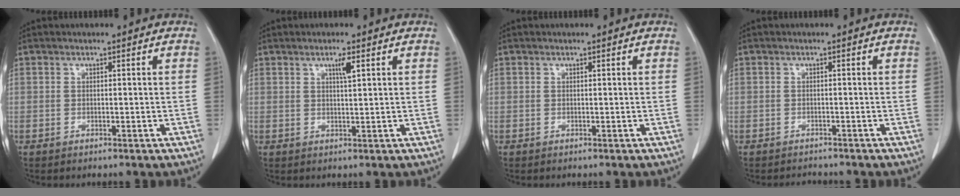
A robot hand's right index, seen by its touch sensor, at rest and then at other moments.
{"total": 2.1, "force": [1.0, 0.1, 1.8], "torque": [-0.035, -0.003, 0.018]}
{"total": 0.0}
{"total": 1.6, "force": [-1.5, 0.5, -0.2], "torque": [-0.002, -0.005, -0.022]}